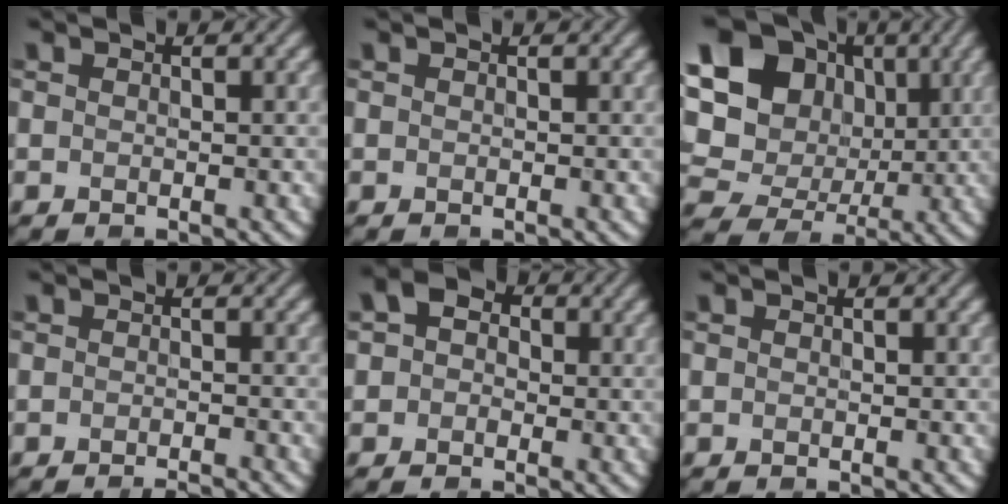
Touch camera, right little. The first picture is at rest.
{"total": 0.0}
{"total": 19.0, "force": [4.7, 16.5, 8.2], "torque": [-0.193, 0.019, 0.058]}
{"total": 1.5, "force": [-1.3, 0.1, 0.7], "torque": [-0.001, -0.001, -0.020]}
{"total": 2.9, "force": [0.6, 2.4, 1.5], "torque": [-0.018, 0.011, -0.004]}
{"total": 0.0}